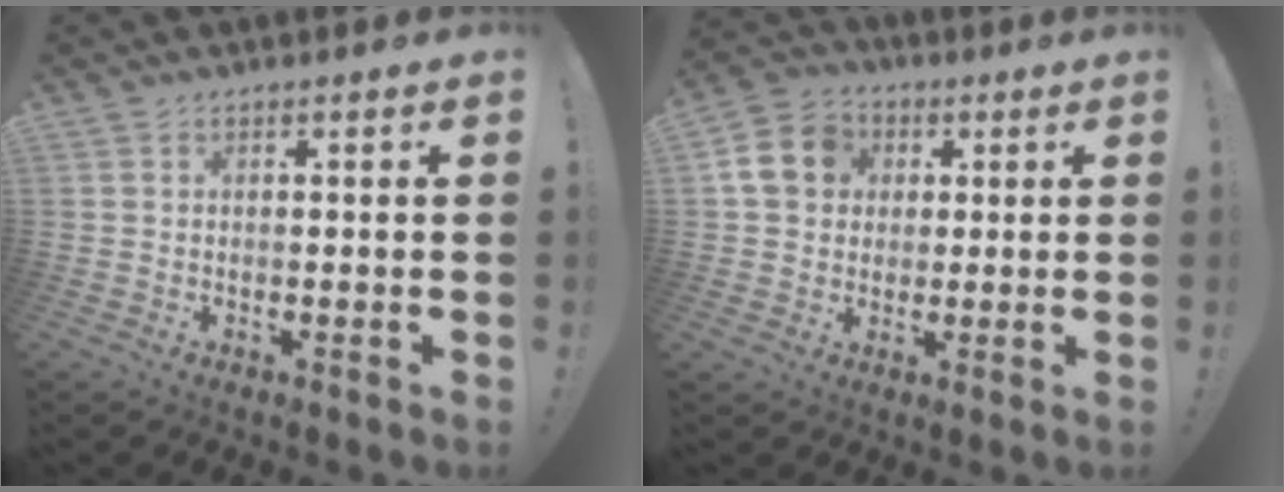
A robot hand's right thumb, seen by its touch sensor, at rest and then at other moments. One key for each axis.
{"total": 11.6, "fx": 2.5, "fy": 10.1, "fz": 5.3, "tx": -0.081, "ty": 0.008, "tz": 0.054}